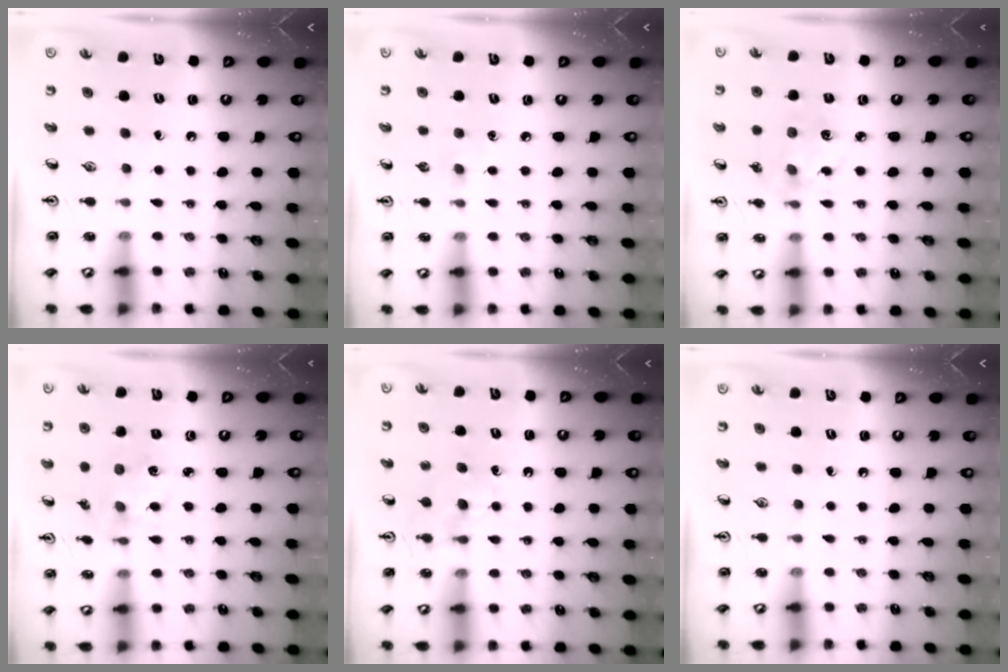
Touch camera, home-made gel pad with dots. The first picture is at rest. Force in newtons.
{"total": 3.9, "press": 3.9, "slide": 0.6}
{"total": 6.1, "press": 6.1, "slide": 0.3}
{"total": 3.0, "press": 2.9, "slide": 0.8}
{"total": 4.8, "press": 4.7, "slide": 0.6}
{"total": 0.0}